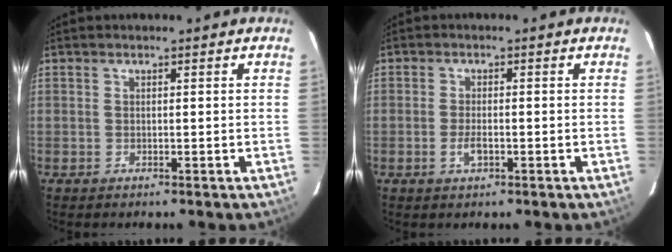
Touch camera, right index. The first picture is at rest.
{"total": 2.5, "force": [-0.9, 1.1, 2.0], "torque": [-0.041, 0.000, -0.015]}